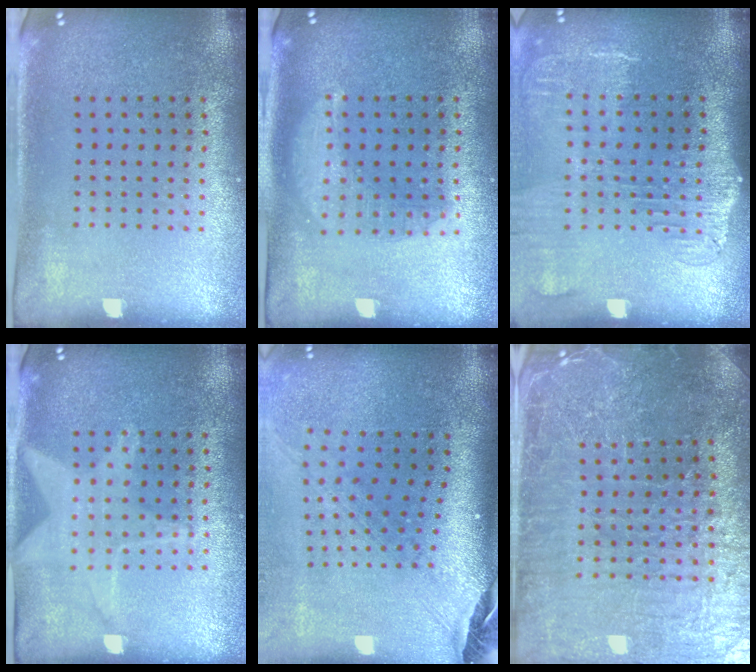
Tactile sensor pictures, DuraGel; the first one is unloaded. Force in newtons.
{"total": 1.4, "press": 1.4, "slide": 0.2}
{"total": 2.1, "press": 1.7, "slide": 1.2}
{"total": 1.3, "press": 1.3, "slide": 0.2}
{"total": 2.9, "press": 2.0, "slide": 2.0}
{"total": 4.0, "press": 4.0, "slide": 0.7}